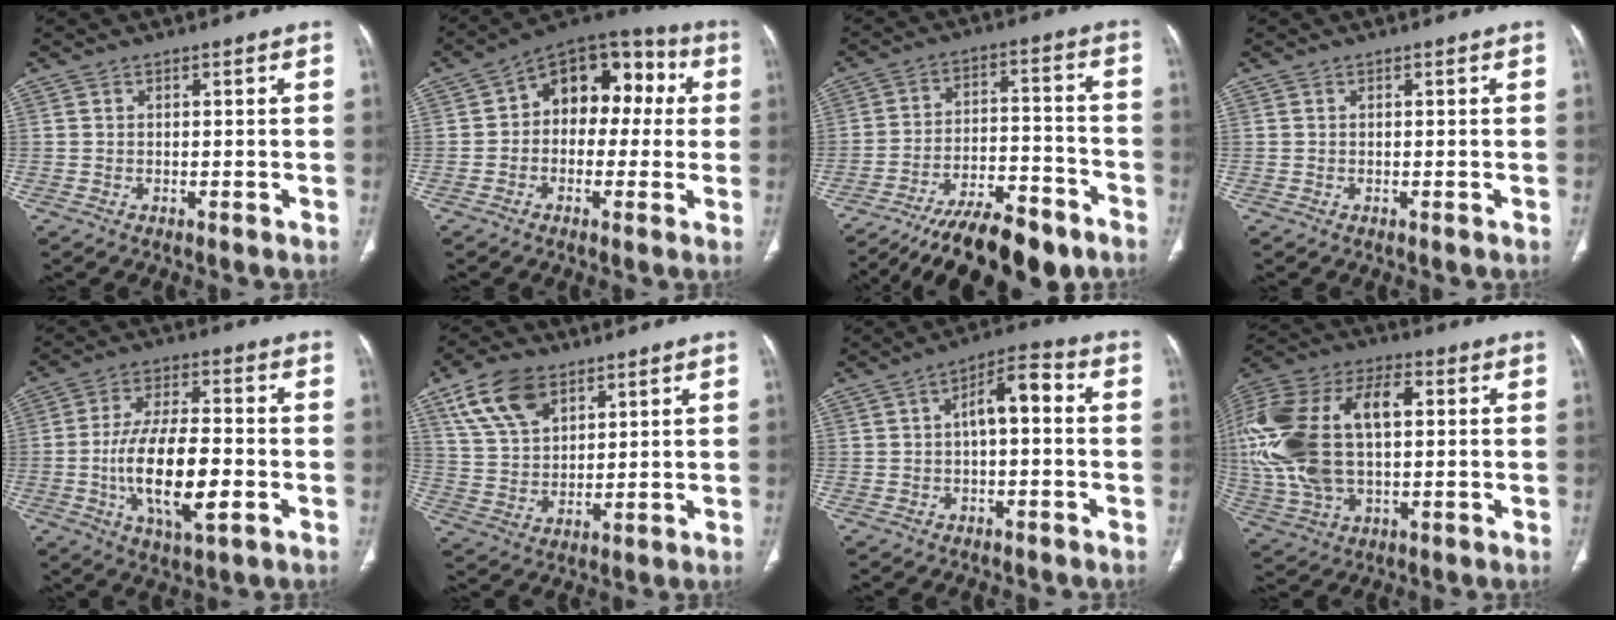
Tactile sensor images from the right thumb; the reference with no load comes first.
{"total": 14.6, "force": [1.8, 10.1, 10.5], "torque": [-0.093, 0.049, 0.010]}
{"total": 18.6, "force": [-14.5, 6.2, 10.0], "torque": [-0.147, 0.067, -0.237]}
{"total": 0.0}
{"total": 15.6, "force": [-3.3, 6.1, 14.0], "torque": [-0.251, 0.010, -0.056]}
{"total": 11.9, "force": [6.7, 6.9, 7.1], "torque": [-0.117, -0.019, 0.136]}
{"total": 7.1, "force": [0.2, 3.1, 6.3], "torque": [-0.093, 0.035, -0.007]}
{"total": 25.8, "force": [2.9, 14.4, 21.2], "torque": [-0.480, 0.021, 0.053]}